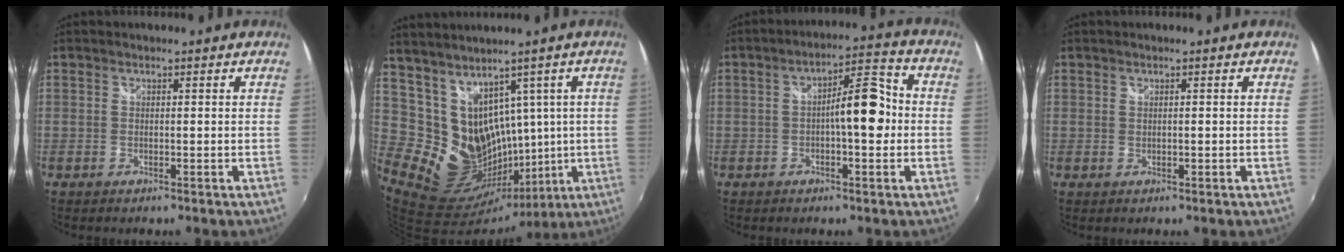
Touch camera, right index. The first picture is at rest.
{"total": 15.9, "force": [7.5, 12.6, 6.1], "torque": [-0.127, 0.001, 0.171]}
{"total": 8.4, "force": [-0.7, 2.4, 8.0], "torque": [-0.119, 0.022, -0.011]}
{"total": 0.5, "force": [0.0, 0.1, 0.5], "torque": [-0.008, 0.001, 0.000]}